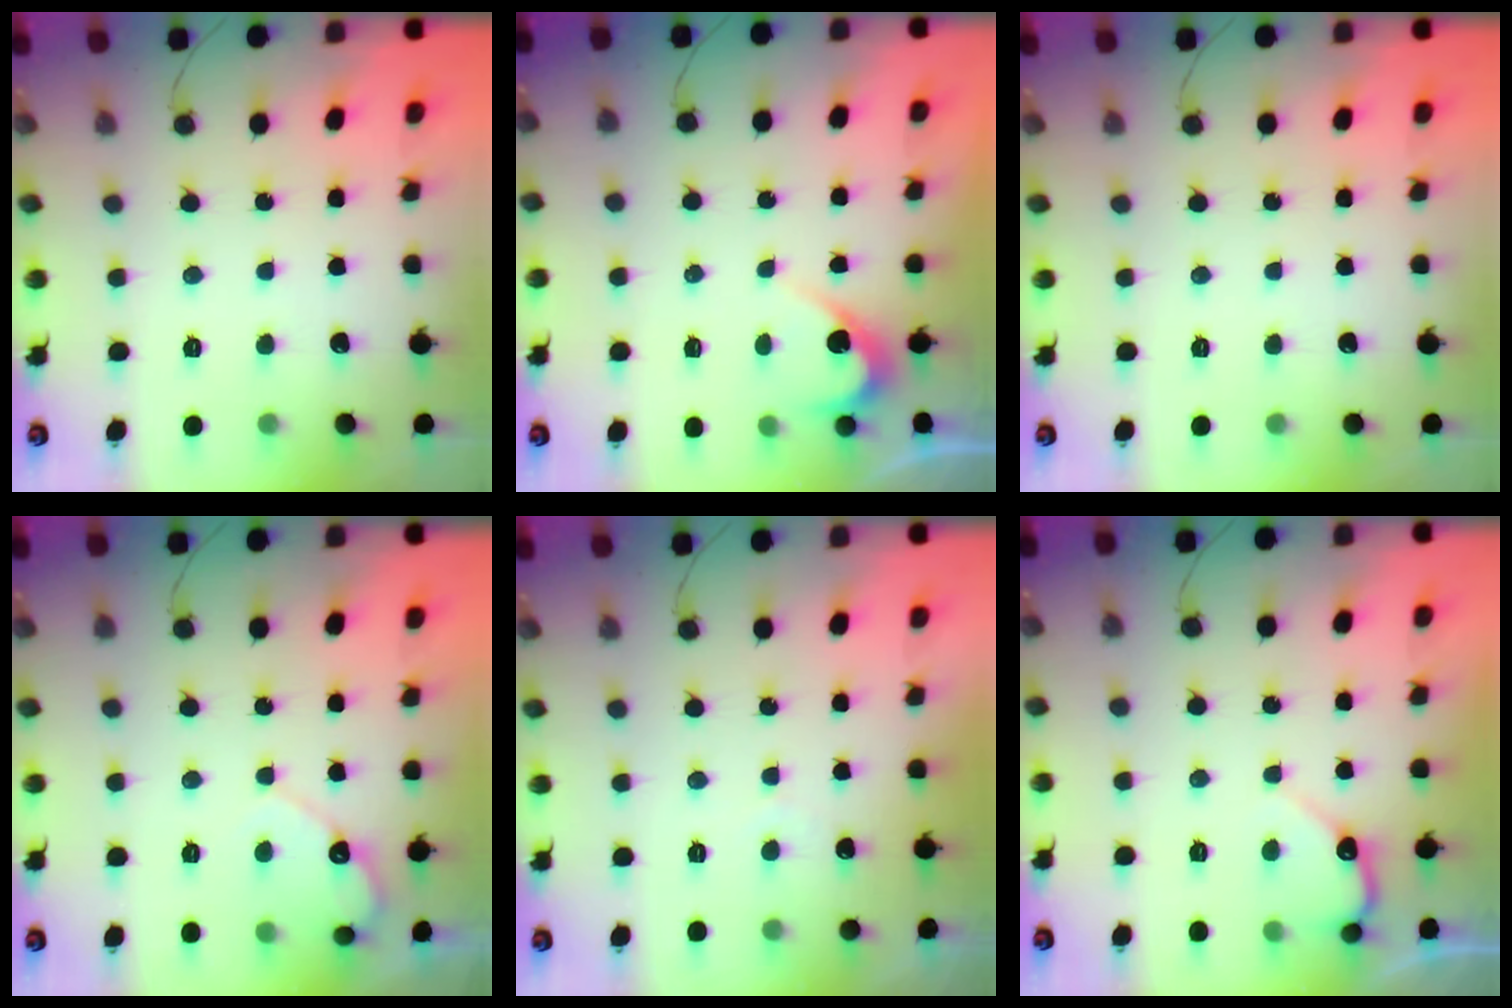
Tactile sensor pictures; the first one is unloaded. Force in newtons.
{"total": 3.2, "press": 3.2, "slide": 0.3}
{"total": 0.0}
{"total": 4.7, "press": 4.7, "slide": 0.3}
{"total": 1.7, "press": 1.6, "slide": 0.0}
{"total": 5.3, "press": 5.2, "slide": 0.5}